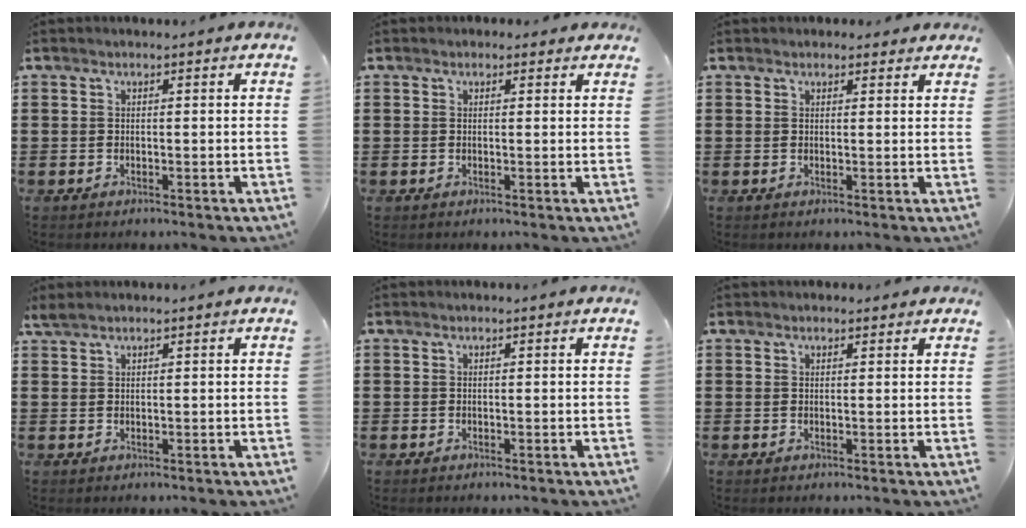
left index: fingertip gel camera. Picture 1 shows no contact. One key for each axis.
{"total": 0.9, "fx": 0.5, "fy": 0.7, "fz": 0.3, "tx": -0.008, "ty": 0.007, "tz": 0.008}
{"total": 1.5, "fx": 1.3, "fy": 0.7, "fz": 0.2, "tx": 0.001, "ty": 0.002, "tz": 0.023}
{"total": 1.2, "fx": 1.0, "fy": 0.2, "fz": 0.6, "tx": -0.015, "ty": 0.002, "tz": 0.019}
{"total": 0.0}
{"total": 1.0, "fx": 0.8, "fy": 0.4, "fz": 0.1, "tx": -0.004, "ty": 0.004, "tz": 0.016}